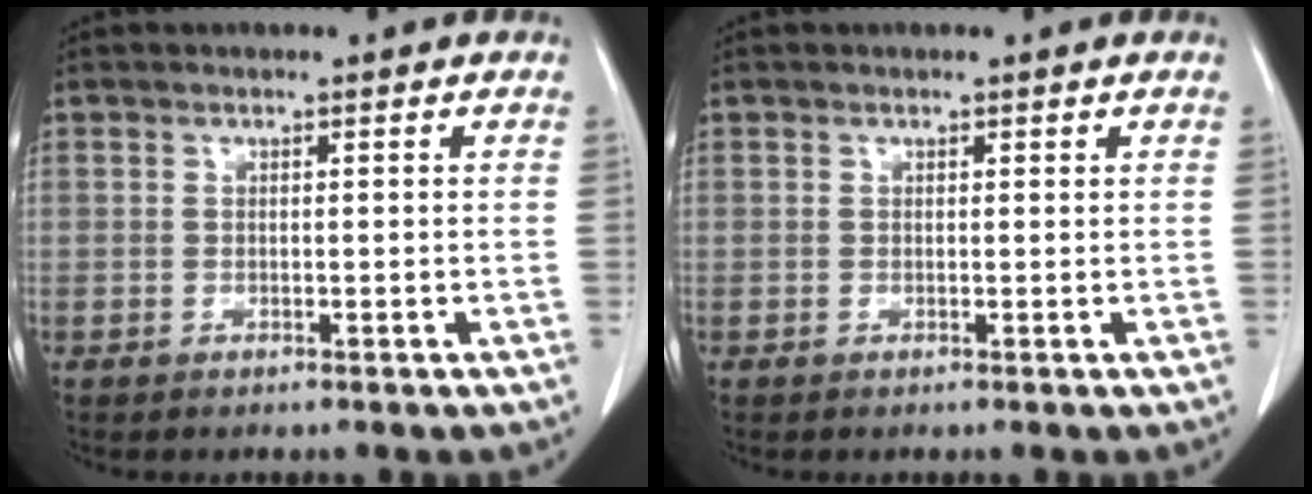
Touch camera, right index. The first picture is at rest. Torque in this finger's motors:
{"motor_torque": [-0.24, 0.28, -0.02, -0.01]}